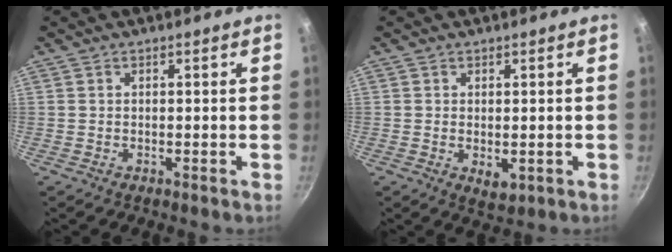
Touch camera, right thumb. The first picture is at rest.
{"total": 3.1, "force": [-0.3, 1.9, 2.4], "torque": [-0.036, -0.011, 0.000]}